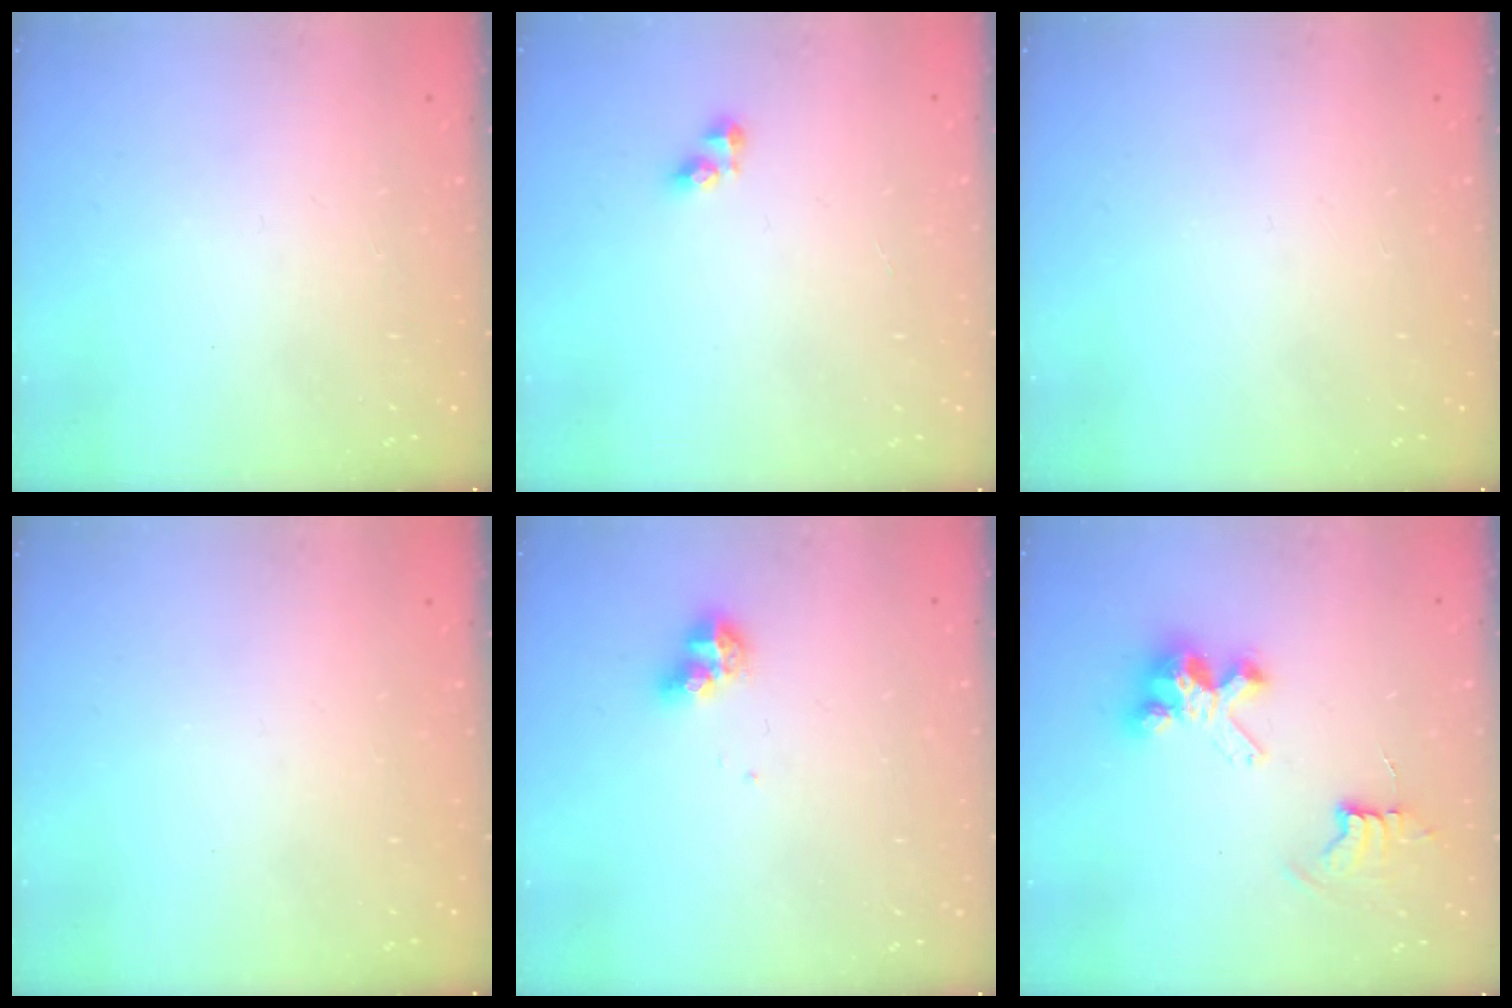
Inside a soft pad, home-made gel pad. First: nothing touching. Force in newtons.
{"total": 3.0, "press": 3.0, "slide": 0.3}
{"total": 0.0}
{"total": 0.0}
{"total": 7.0, "press": 7.0, "slide": 0.9}
{"total": 8.9, "press": 8.8, "slide": 0.7}